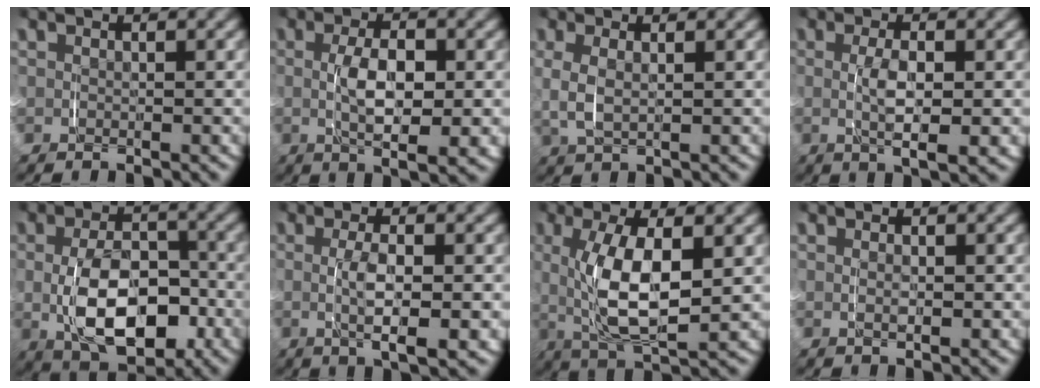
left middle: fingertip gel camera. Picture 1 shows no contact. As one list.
[{"total": 4.9, "force": [-0.4, 1.3, 4.7], "torque": [-0.081, -0.011, -0.003]}, {"total": 2.6, "force": [0.5, 1.1, 2.3], "torque": [-0.060, -0.002, 0.014]}, {"total": 3.6, "force": [-0.4, 0.4, 3.6], "torque": [-0.064, -0.008, -0.002]}, {"total": 8.5, "force": [-2.0, 4.8, 6.8], "torque": [-0.107, -0.014, -0.030]}, {"total": 3.9, "force": [-0.6, 0.4, 3.8], "torque": [-0.066, -0.005, -0.008]}, {"total": 6.6, "force": [0.4, 2.1, 6.2], "torque": [-0.121, -0.005, 0.014]}, {"total": 0.7, "force": [-0.2, -0.1, 0.7], "torque": [-0.012, -0.002, 0.000]}]